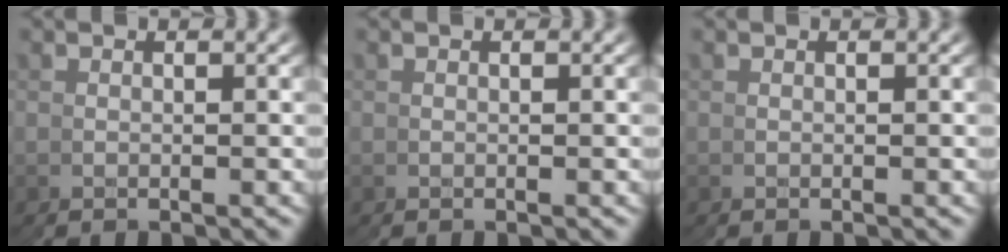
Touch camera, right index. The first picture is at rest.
{"total": 0.0}
{"total": 0.0}